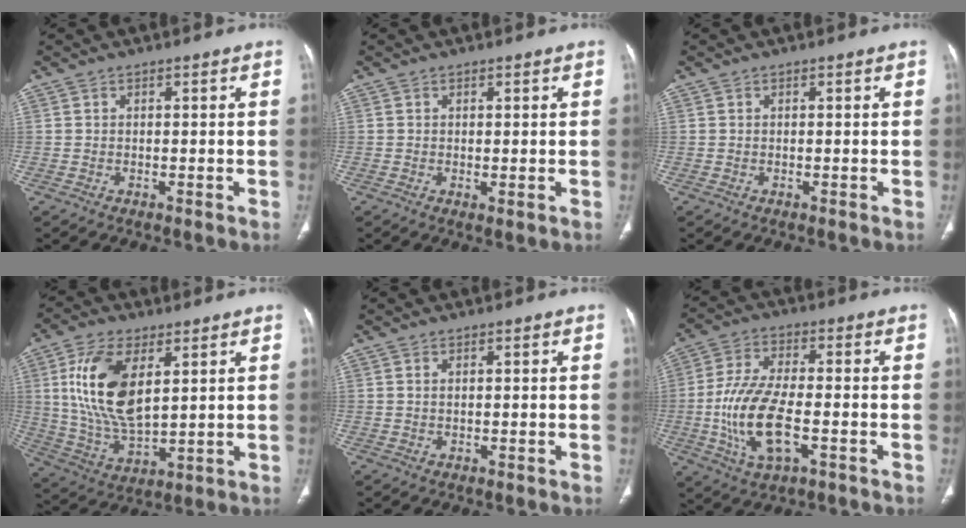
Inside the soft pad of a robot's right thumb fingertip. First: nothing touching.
{"total": 0.8, "force": [0.1, 0.2, 0.8], "torque": [-0.016, -0.007, 0.002]}
{"total": 0.0}
{"total": 15.7, "force": [4.7, 7.7, 12.9], "torque": [-0.247, -0.021, 0.097]}
{"total": 0.6, "force": [0.3, 0.2, 0.5], "torque": [-0.014, 0.003, 0.006]}
{"total": 13.6, "force": [-3.1, 5.9, 11.9], "torque": [-0.241, 0.009, -0.056]}